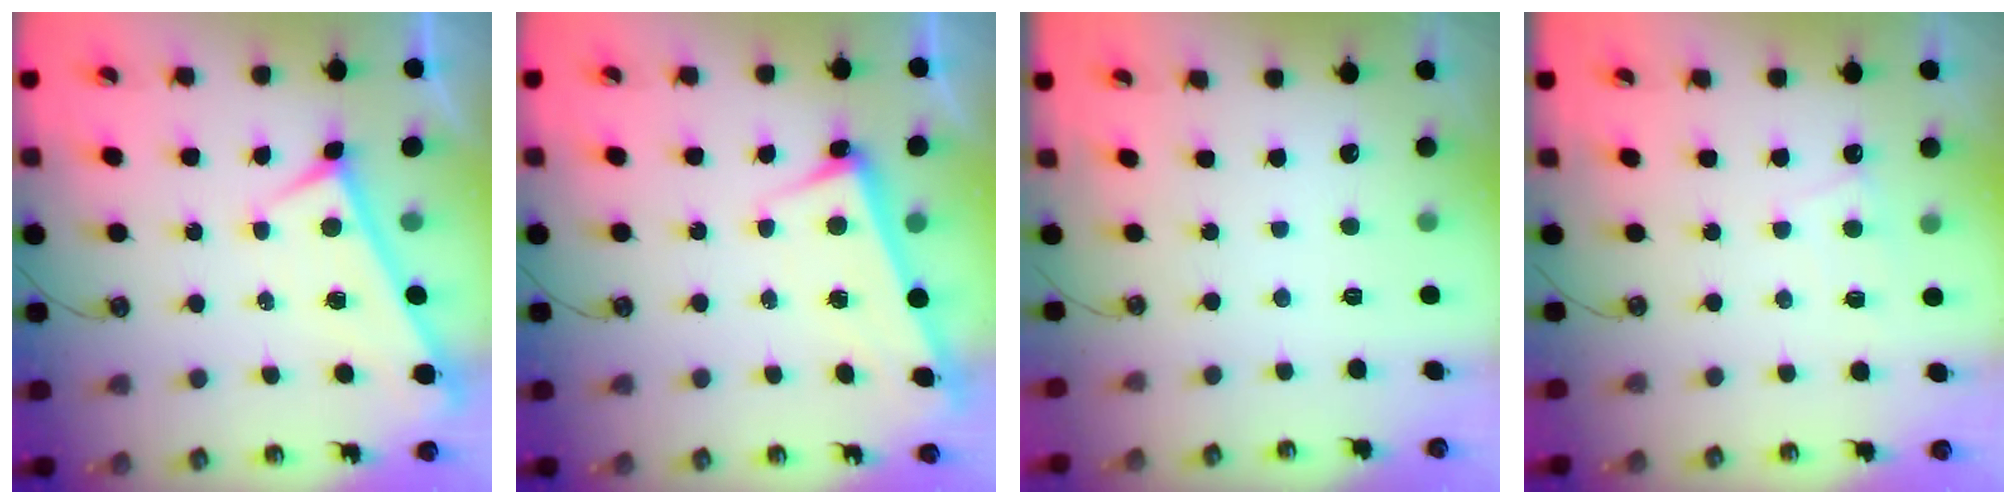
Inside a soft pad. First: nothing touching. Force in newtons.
{"total": 2.6, "press": 2.5, "slide": 0.7}
{"total": 0.0}
{"total": 2.3, "press": 2.2, "slide": 0.3}